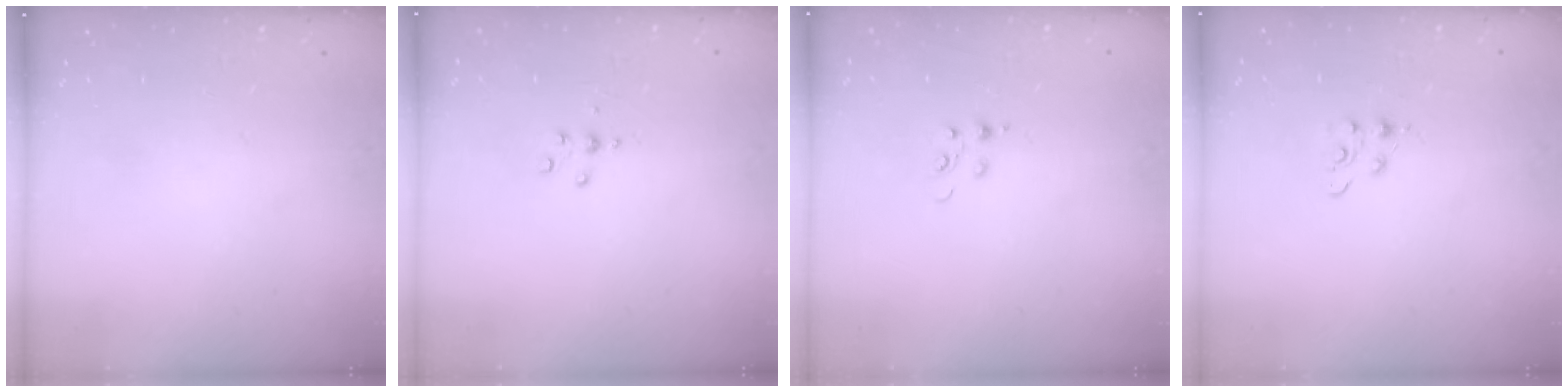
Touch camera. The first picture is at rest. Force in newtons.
{"total": 3.4, "press": 3.4, "slide": 0.4}
{"total": 4.7, "press": 4.7, "slide": 0.5}
{"total": 4.1, "press": 4.1, "slide": 0.5}